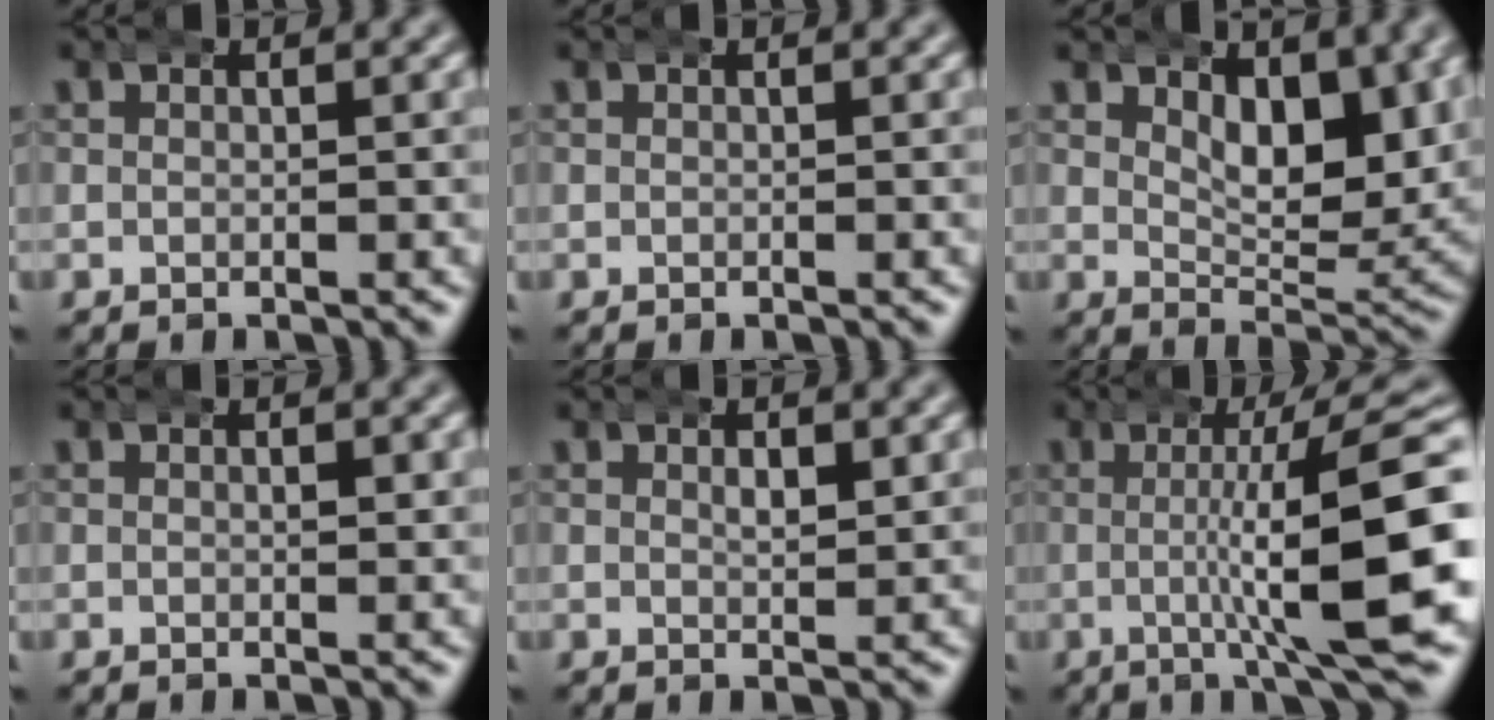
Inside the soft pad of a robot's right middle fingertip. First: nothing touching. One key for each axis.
{"total": 0.0}
{"total": 6.6, "fx": 3.0, "fy": 2.8, "fz": 5.1, "tx": -0.076, "ty": -0.021, "tz": 0.050}
{"total": 0.9, "fx": 0.3, "fy": 0.4, "fz": 0.7, "tx": -0.008, "ty": 0.000, "tz": 0.002}
{"total": 1.7, "fx": 0.8, "fy": 0.7, "fz": 1.3, "tx": -0.014, "ty": -0.001, "tz": 0.013}
{"total": 11.1, "fx": 0.3, "fy": 2.4, "fz": 10.8, "tx": -0.144, "ty": 0.009, "tz": 0.004}